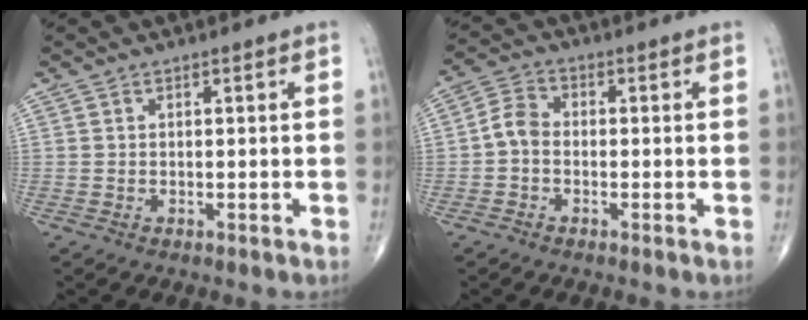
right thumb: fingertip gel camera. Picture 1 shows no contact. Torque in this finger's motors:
{"motor_torque": [-0.30, 0.08, 0.10, -0.07, 0.02]}